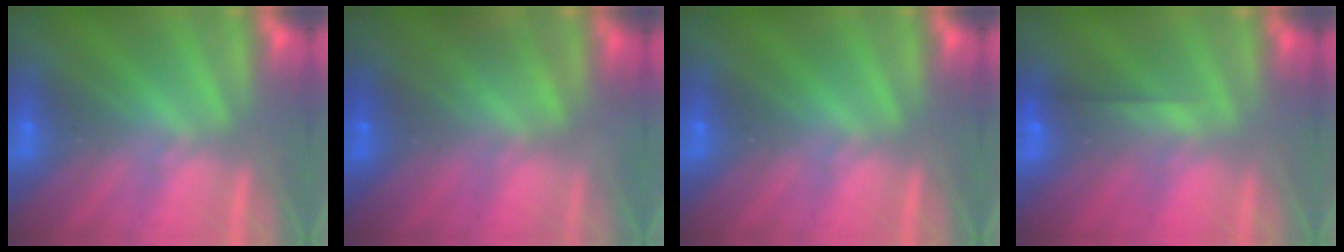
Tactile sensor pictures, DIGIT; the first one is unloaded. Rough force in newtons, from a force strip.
{"total": 1.4}
{"total": 0.0}
{"total": 2.6}